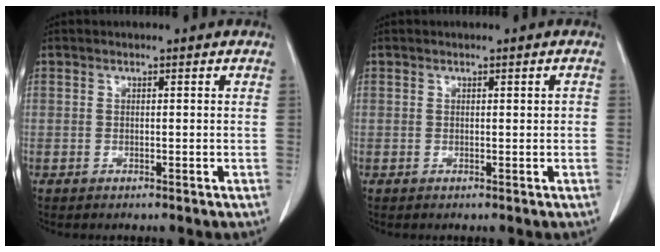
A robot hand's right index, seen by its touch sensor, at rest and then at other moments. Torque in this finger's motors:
{"motor_torque": [0.03, -0.06, -0.03, -0.01]}